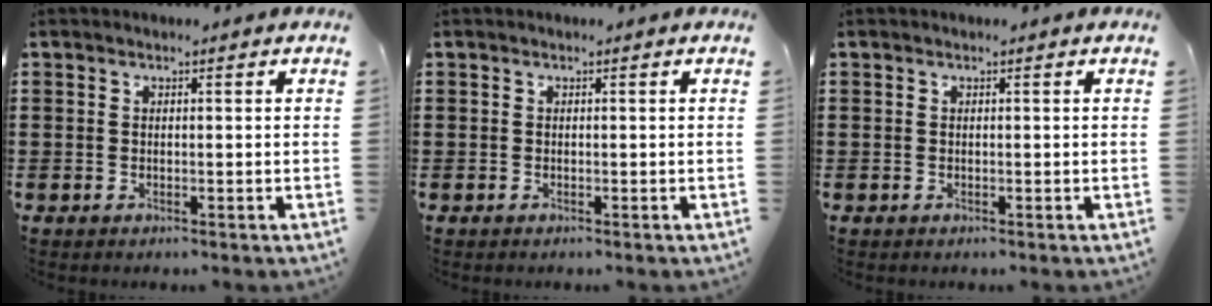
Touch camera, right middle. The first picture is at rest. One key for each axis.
{"total": 0.0}
{"total": 0.0}